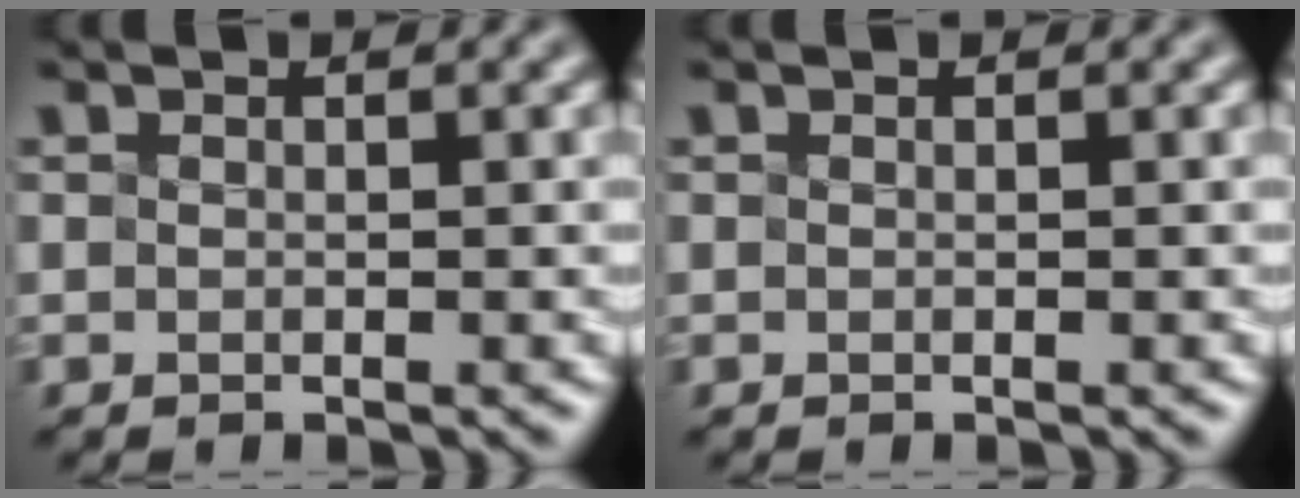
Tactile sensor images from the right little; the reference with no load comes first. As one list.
[{"total": 0.0}]